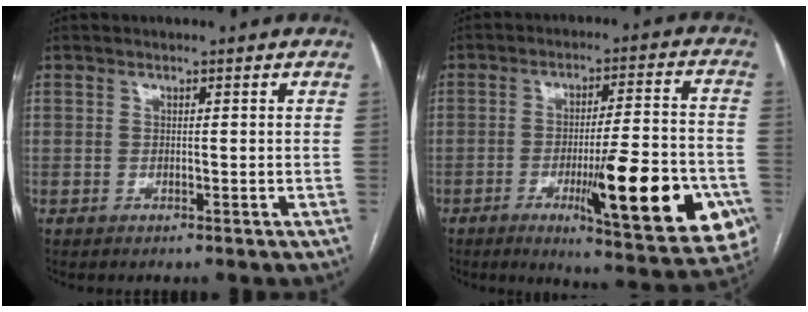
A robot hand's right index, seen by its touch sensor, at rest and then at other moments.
{"total": 20.3, "force": [-6.8, 2.9, 18.9], "torque": [-0.210, -0.010, -0.083]}